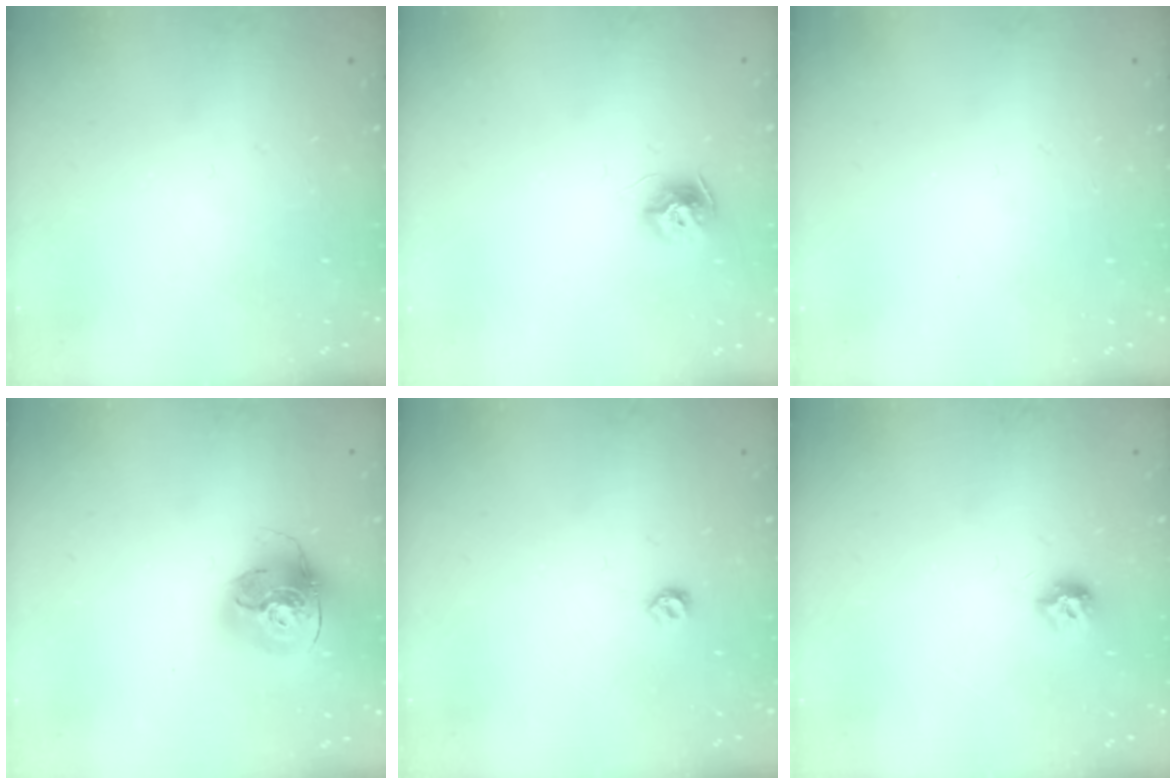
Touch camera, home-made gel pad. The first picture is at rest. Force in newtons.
{"total": 8.7, "press": 8.7, "slide": 0.0}
{"total": 0.0}
{"total": 17.4, "press": 17.3, "slide": 2.1}
{"total": 4.2, "press": 4.2, "slide": 0.7}
{"total": 7.5, "press": 7.4, "slide": 0.6}